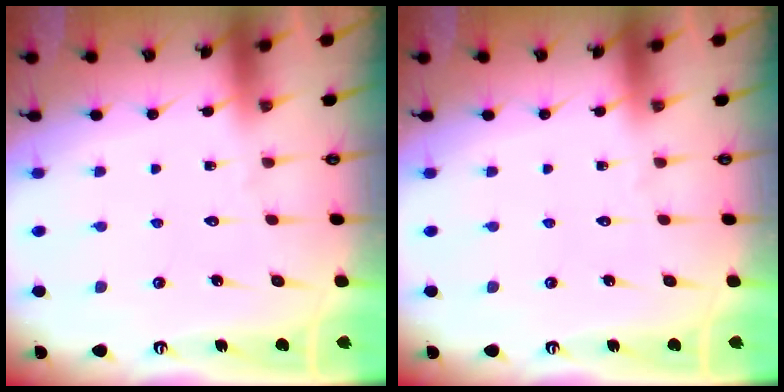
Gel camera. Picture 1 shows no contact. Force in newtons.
{"total": 0.0}